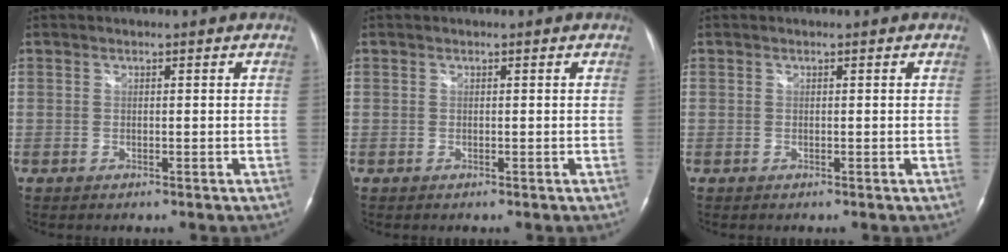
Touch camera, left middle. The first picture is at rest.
{"total": 0.0}
{"total": 0.0}